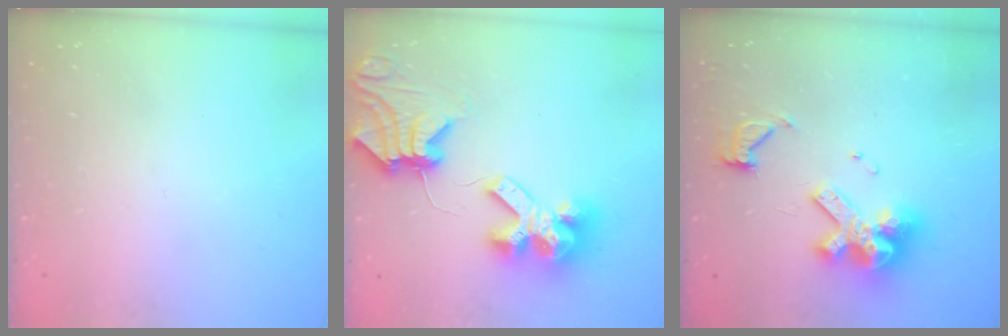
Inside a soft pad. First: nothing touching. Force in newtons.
{"total": 15.0, "press": 14.8, "slide": 1.9}
{"total": 13.8, "press": 13.7, "slide": 1.6}